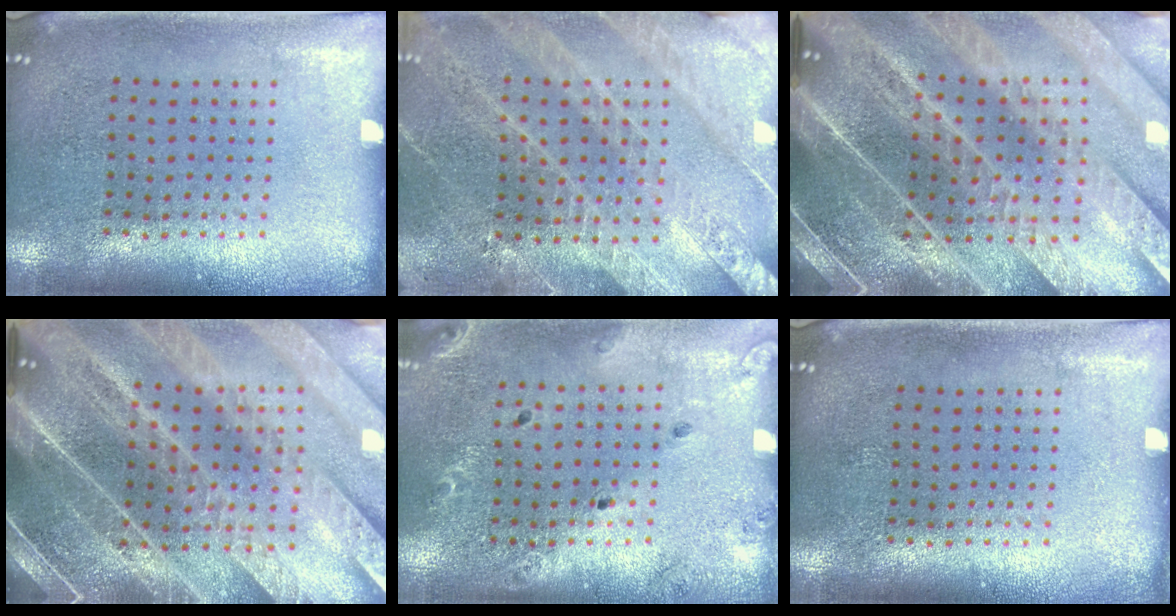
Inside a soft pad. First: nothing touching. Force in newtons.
{"total": 3.0, "press": 2.9, "slide": 0.9}
{"total": 5.0, "press": 4.3, "slide": 2.6}
{"total": 5.6, "press": 4.8, "slide": 3.0}
{"total": 1.4, "press": 1.4, "slide": 0.1}
{"total": 0.0}